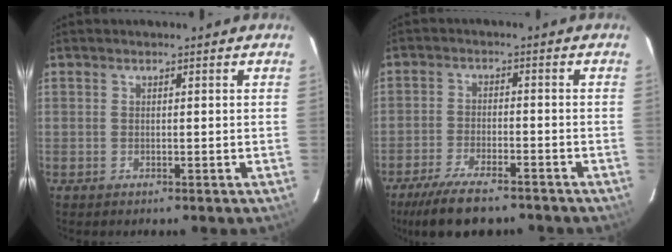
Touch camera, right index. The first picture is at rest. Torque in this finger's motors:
{"motor_torque": [1.31, -0.83, 0.40, 0.09]}